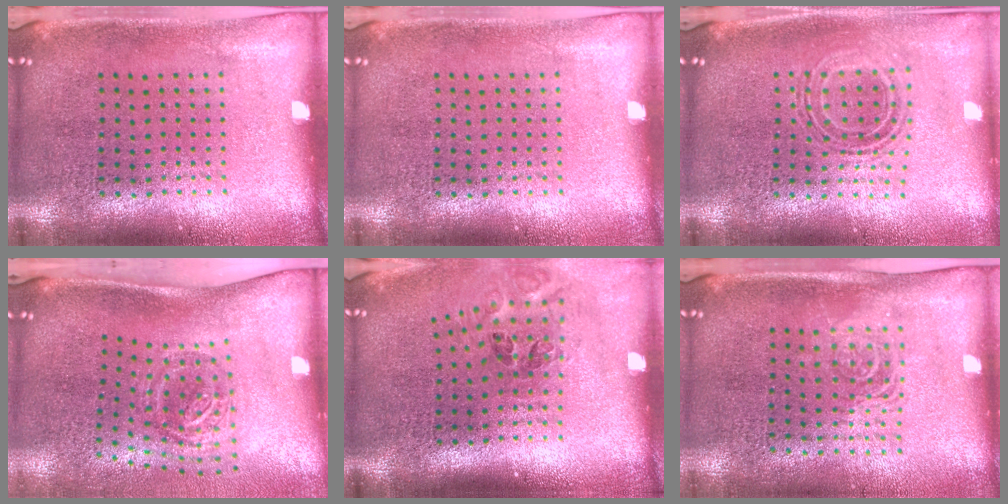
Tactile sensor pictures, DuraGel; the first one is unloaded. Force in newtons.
{"total": 0.0}
{"total": 0.9, "press": 0.8, "slide": 0.3}
{"total": 1.9, "press": 1.2, "slide": 1.6}
{"total": 1.2, "press": 0.9, "slide": 0.7}
{"total": 1.5, "press": 1.2, "slide": 0.9}